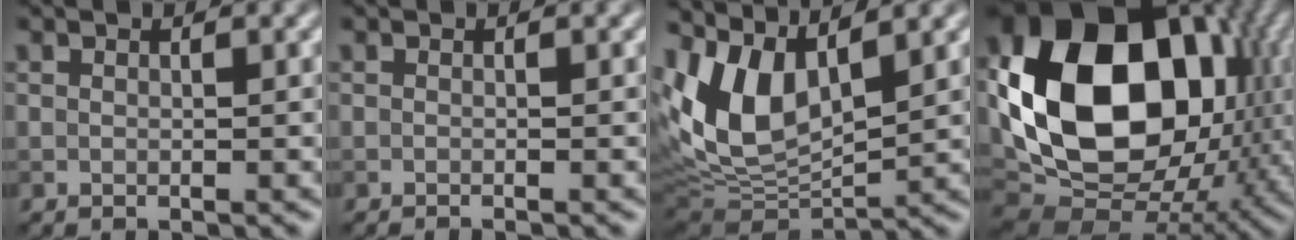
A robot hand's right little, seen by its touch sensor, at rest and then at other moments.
{"total": 0.7, "force": [-0.5, 0.1, 0.4], "torque": [0.002, -0.003, -0.011]}
{"total": 10.2, "force": [3.3, 5.2, 8.1], "torque": [-0.184, -0.002, 0.063]}
{"total": 16.9, "force": [1.6, 12.4, 11.4], "torque": [-0.216, -0.013, 0.022]}